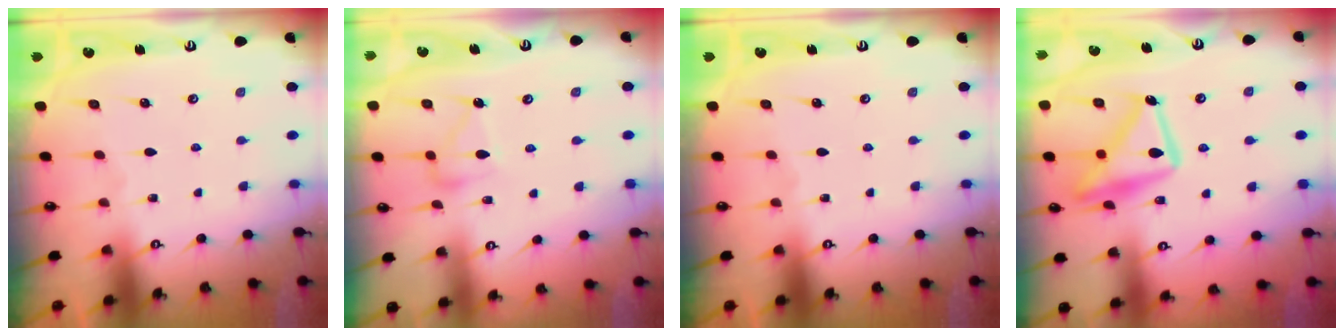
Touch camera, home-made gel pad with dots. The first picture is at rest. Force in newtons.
{"total": 8.3, "press": 8.2, "slide": 0.6}
{"total": 0.0}
{"total": 16.7, "press": 16.6, "slide": 1.1}